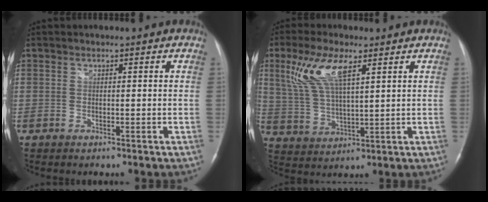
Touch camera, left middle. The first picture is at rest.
{"total": 9.5, "force": [4.6, 2.5, 8.0], "torque": [-0.181, 0.010, 0.097]}